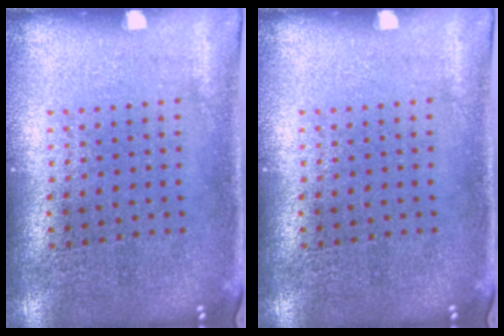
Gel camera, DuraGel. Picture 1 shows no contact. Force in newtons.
{"total": 0.0}